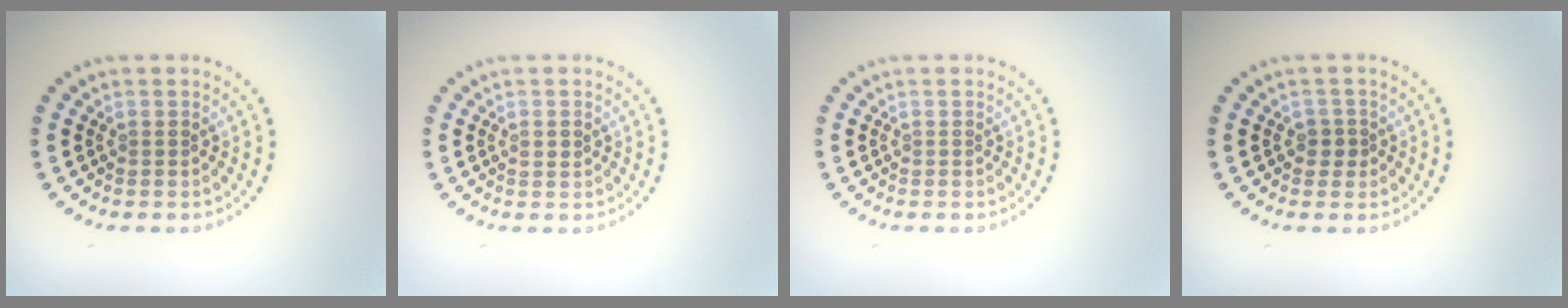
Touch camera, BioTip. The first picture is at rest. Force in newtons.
{"total": 0.9, "press": 0.9, "slide": 0.3}
{"total": 0.0}
{"total": 1.4, "press": 1.2, "slide": 0.6}